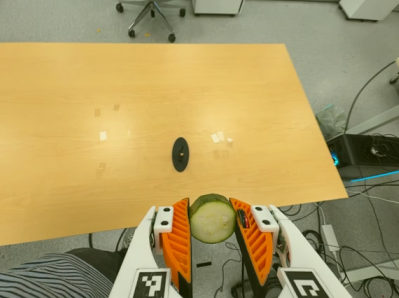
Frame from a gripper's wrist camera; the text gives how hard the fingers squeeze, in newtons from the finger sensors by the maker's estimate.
{"total": 12.7, "left": 13.1, "right": 12.2}